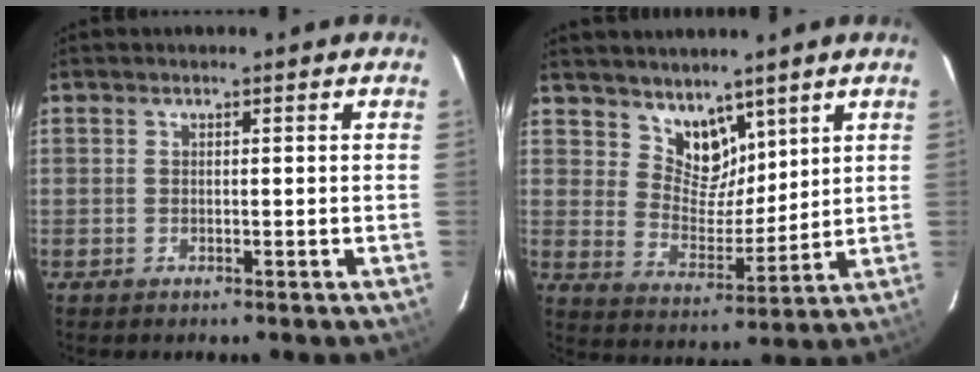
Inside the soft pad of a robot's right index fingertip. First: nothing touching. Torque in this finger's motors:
{"motor_torque": [0.03, 0.24, 0.02, 0.00]}